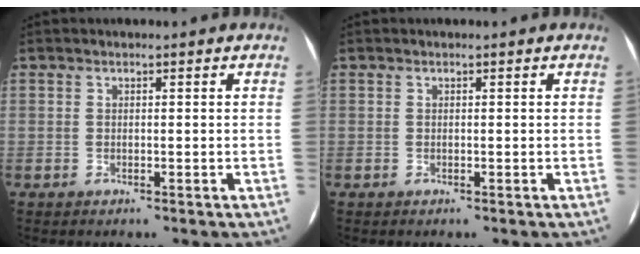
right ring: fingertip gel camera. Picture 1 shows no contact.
{"total": 0.0}